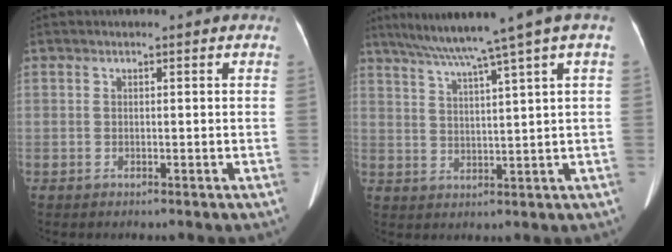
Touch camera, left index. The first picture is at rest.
{"total": 10.6, "force": [7.6, -2.4, 7.0], "torque": [-0.108, 0.011, 0.114]}